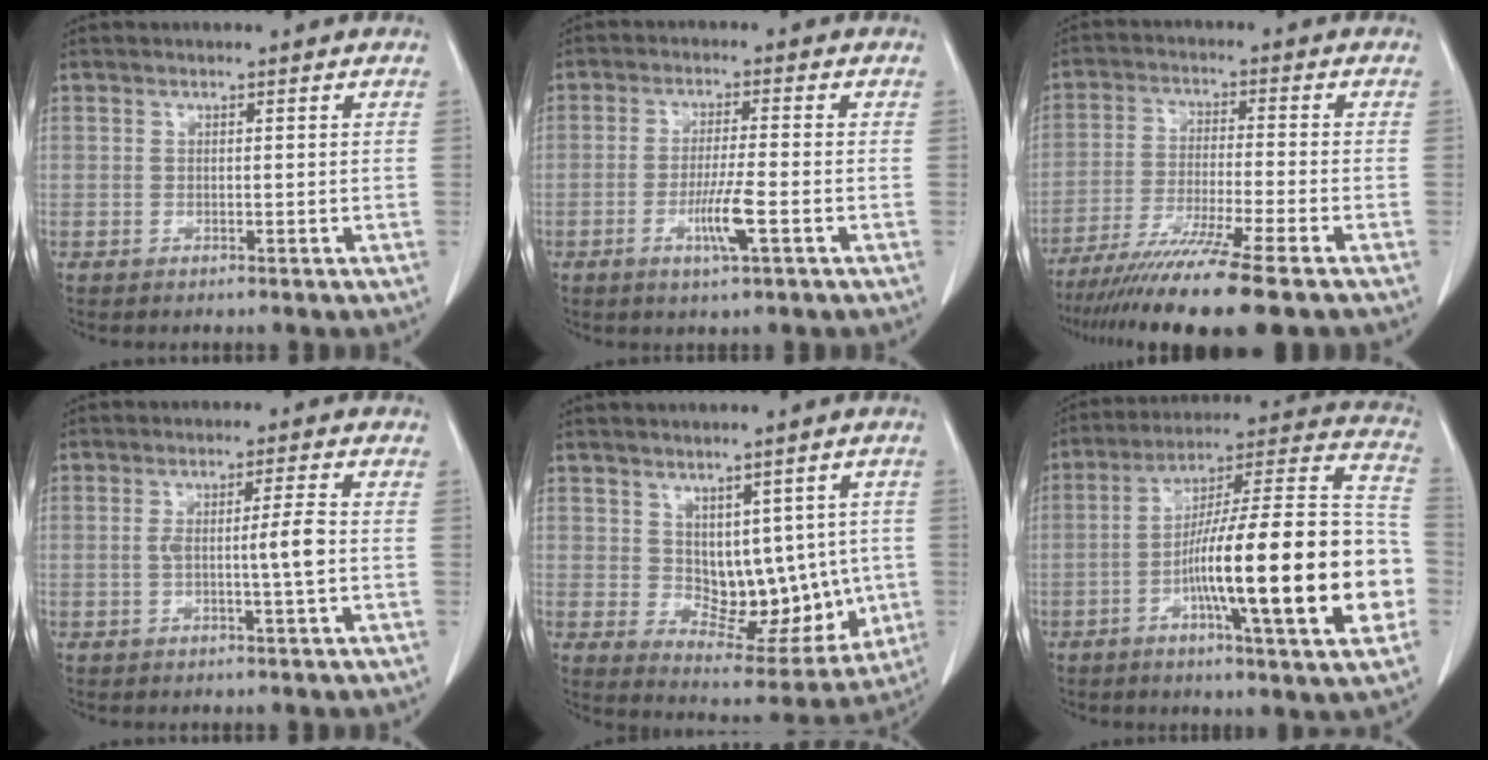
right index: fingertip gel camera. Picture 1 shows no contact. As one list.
[{"total": 5.7, "force": [-2.1, -0.1, 5.3], "torque": [-0.099, -0.011, -0.039]}, {"total": 14.0, "force": [-10.6, -1.3, 9.0], "torque": [-0.157, -0.046, -0.175]}, {"total": 4.4, "force": [-0.5, -0.5, 4.3], "torque": [-0.076, 0.001, -0.007]}, {"total": 10.8, "force": [0.4, 6.6, 8.6], "torque": [-0.093, 0.005, 0.032]}, {"total": 25.8, "force": [-6.0, 1.9, 25.0], "torque": [-0.317, 0.010, -0.099]}]